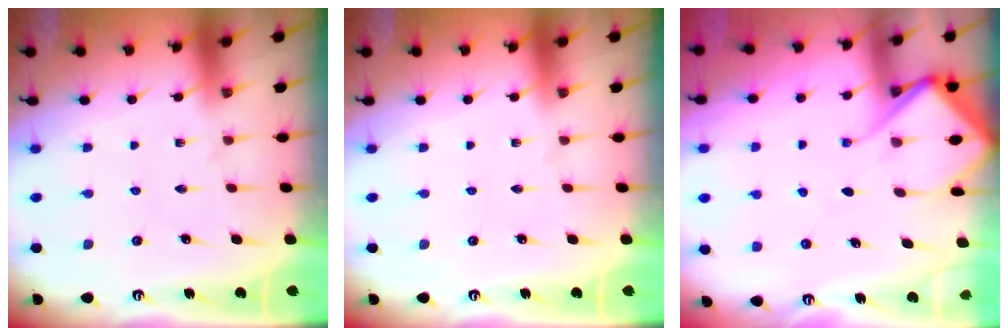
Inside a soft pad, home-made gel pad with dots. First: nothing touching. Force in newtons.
{"total": 0.0}
{"total": 7.7, "press": 7.7, "slide": 0.7}